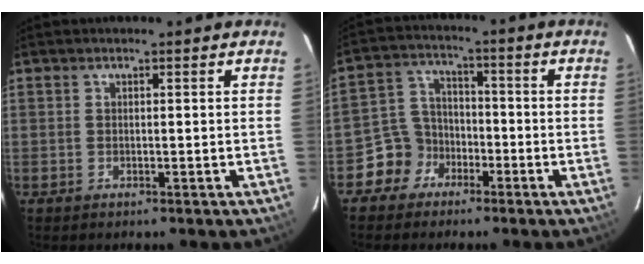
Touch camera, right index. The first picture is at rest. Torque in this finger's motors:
{"motor_torque": [0.35, -0.27, -0.37, -0.21]}